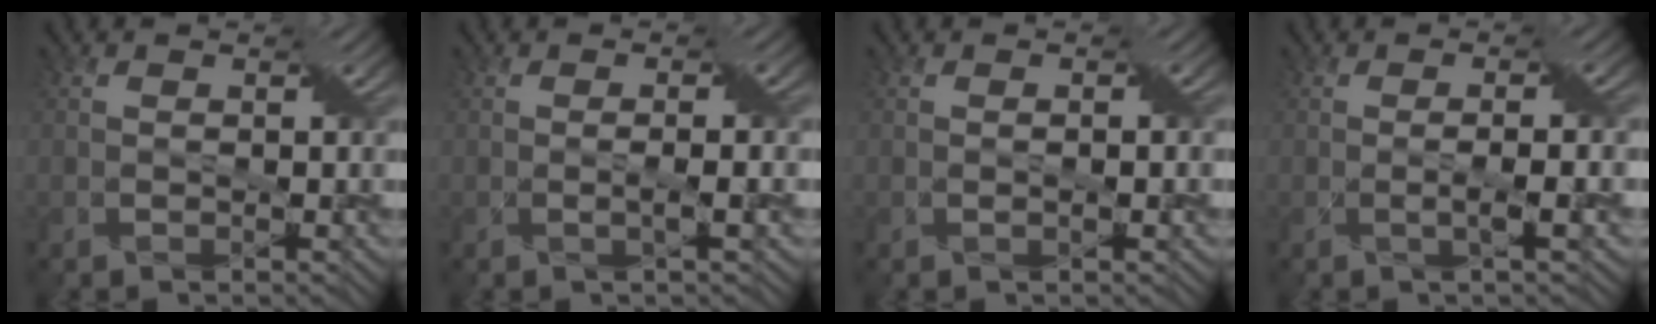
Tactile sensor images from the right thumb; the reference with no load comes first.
{"total": 2.1, "force": [-0.1, 0.2, 2.0], "torque": [-0.035, 0.005, -0.006]}
{"total": 1.2, "force": [0.0, 0.1, 1.2], "torque": [-0.019, 0.002, 0.000]}
{"total": 2.8, "force": [-0.4, 0.3, 2.7], "torque": [-0.048, 0.006, -0.011]}